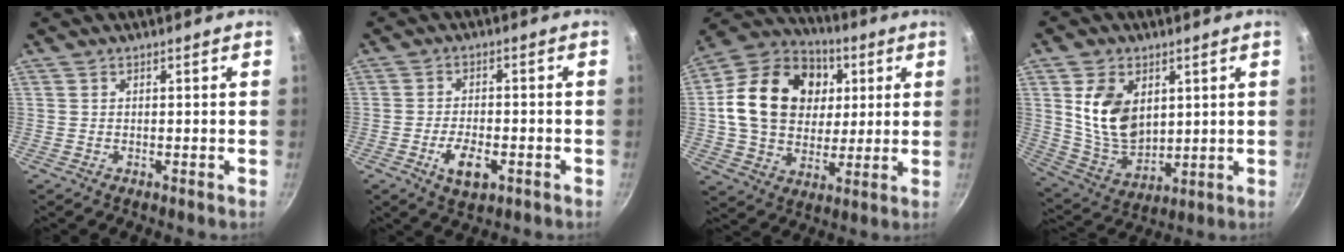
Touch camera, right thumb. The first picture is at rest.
{"total": 6.5, "force": [-2.6, 3.1, 5.1], "torque": [-0.084, 0.010, -0.041]}
{"total": 22.2, "force": [4.3, 17.2, 13.3], "torque": [-0.209, 0.013, 0.071]}
{"total": 13.4, "force": [3.5, 9.2, 9.0], "torque": [-0.139, -0.029, 0.080]}